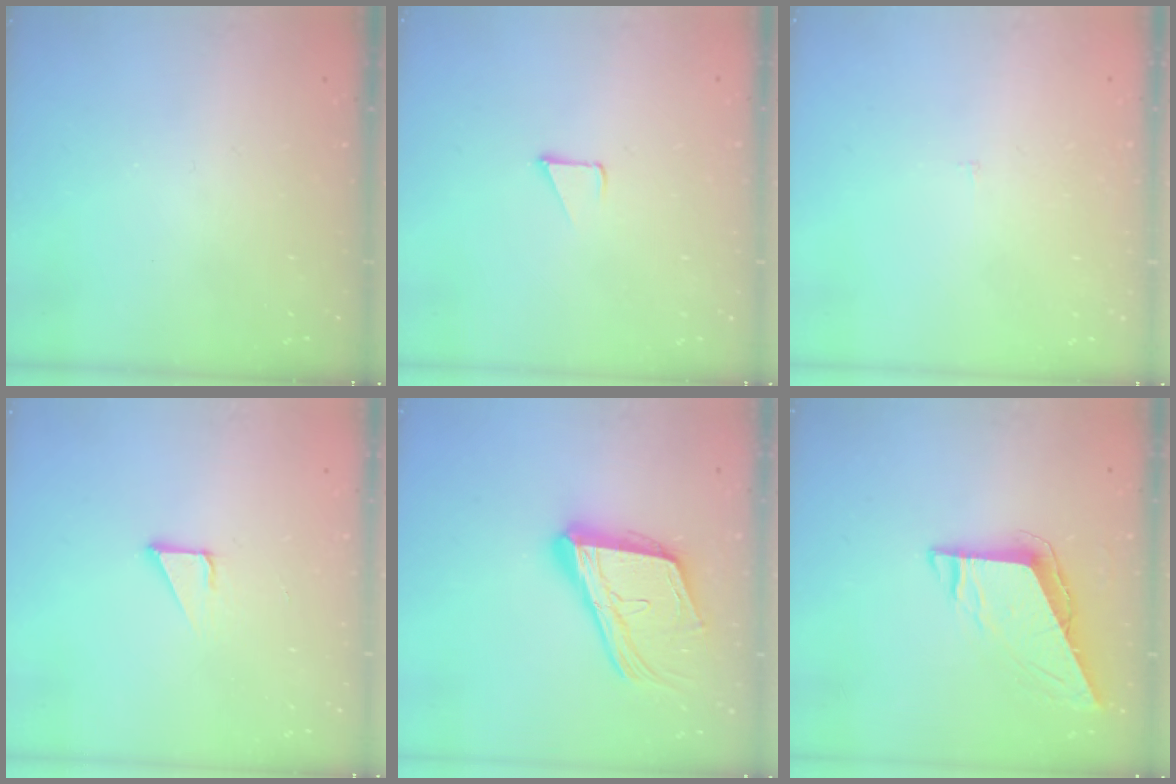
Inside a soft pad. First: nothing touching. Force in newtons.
{"total": 1.7, "press": 1.7, "slide": 0.1}
{"total": 1.8, "press": 1.8, "slide": 0.1}
{"total": 2.1, "press": 2.1, "slide": 0.0}
{"total": 19.3, "press": 18.8, "slide": 4.6}
{"total": 7.5, "press": 7.5, "slide": 0.3}